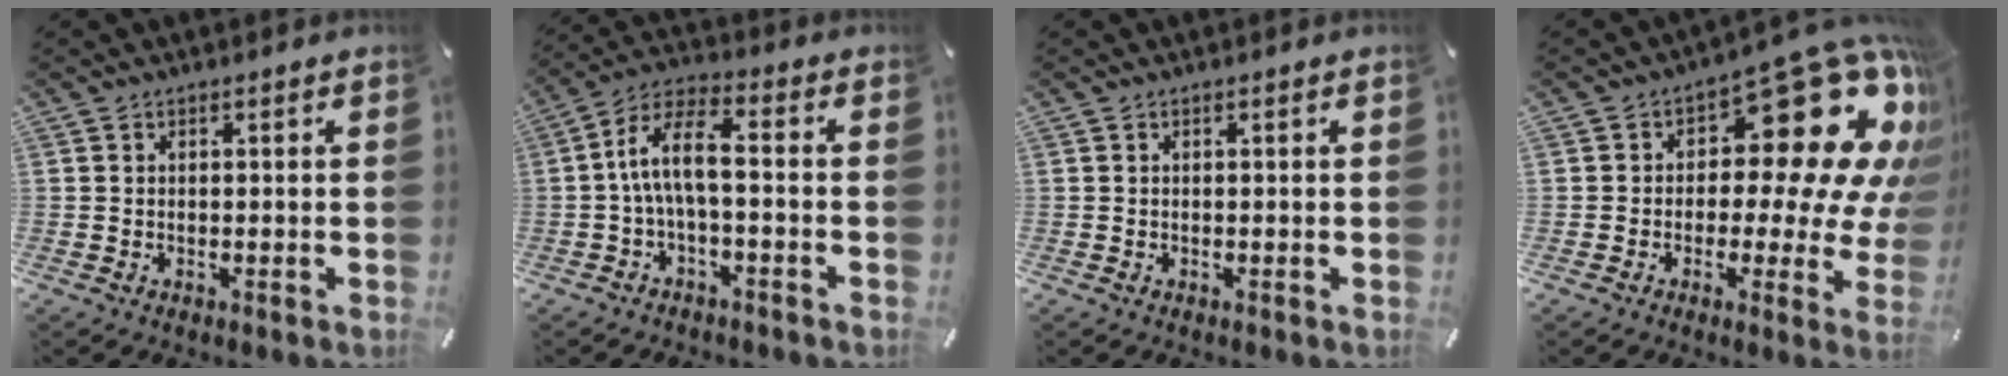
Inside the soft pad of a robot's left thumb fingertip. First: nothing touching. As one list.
[{"total": 9.8, "force": [-1.1, 3.8, 8.9], "torque": [-0.180, 0.007, -0.024]}, {"total": 0.0}, {"total": 21.7, "force": [9.1, 10.3, 16.8], "torque": [-0.231, -0.076, 0.150]}]